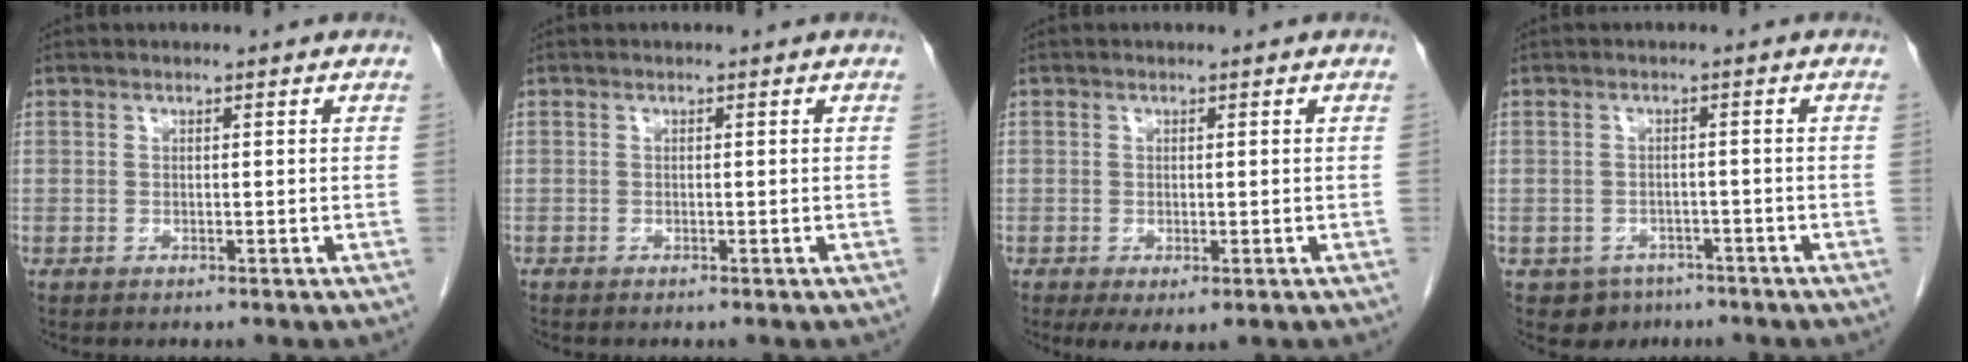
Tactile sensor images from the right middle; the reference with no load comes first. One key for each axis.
{"total": 0.0}
{"total": 3.5, "fx": -1.7, "fy": 1.4, "fz": 2.6, "tx": -0.037, "ty": -0.008, "tz": -0.018}
{"total": 3.9, "fx": -2.6, "fy": 2.9, "fz": 0.2, "tx": -0.001, "ty": 0.009, "tz": -0.033}